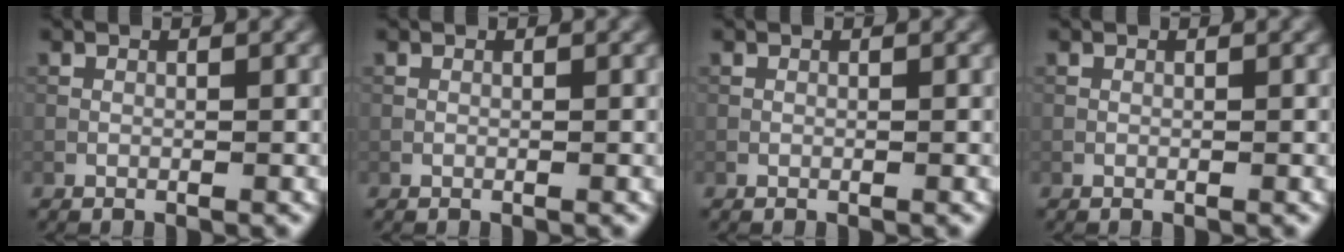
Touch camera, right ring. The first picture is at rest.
{"total": 0.0}
{"total": 0.0}
{"total": 0.0}